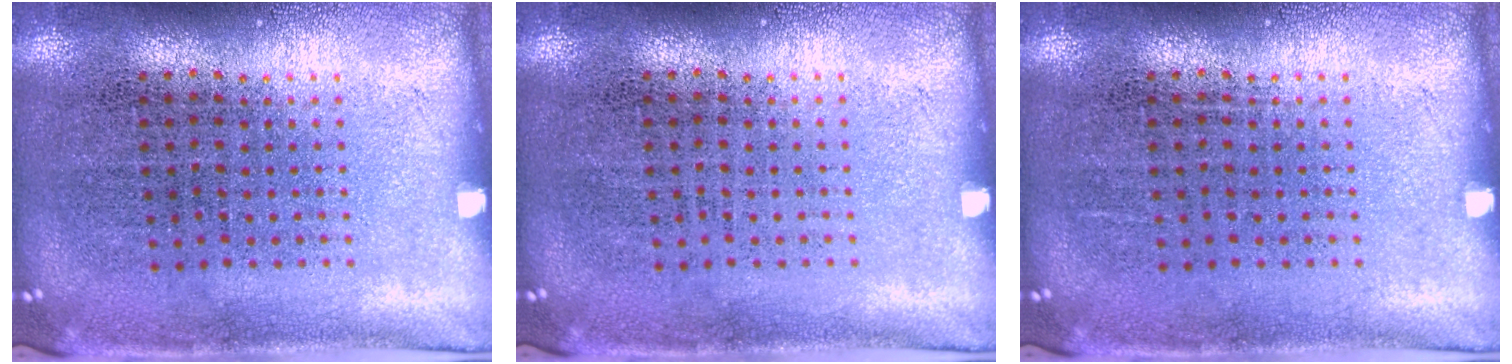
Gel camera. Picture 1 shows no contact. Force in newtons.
{"total": 0.0}
{"total": 0.0}